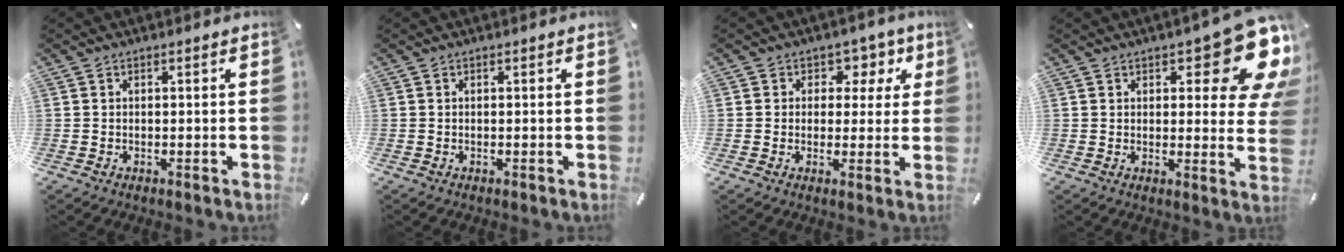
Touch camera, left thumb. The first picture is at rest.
{"total": 0.0}
{"total": 6.4, "force": [2.1, 5.4, 2.7], "torque": [-0.024, -0.013, 0.028]}
{"total": 15.8, "force": [8.4, 6.1, 11.9], "torque": [-0.137, -0.064, 0.139]}